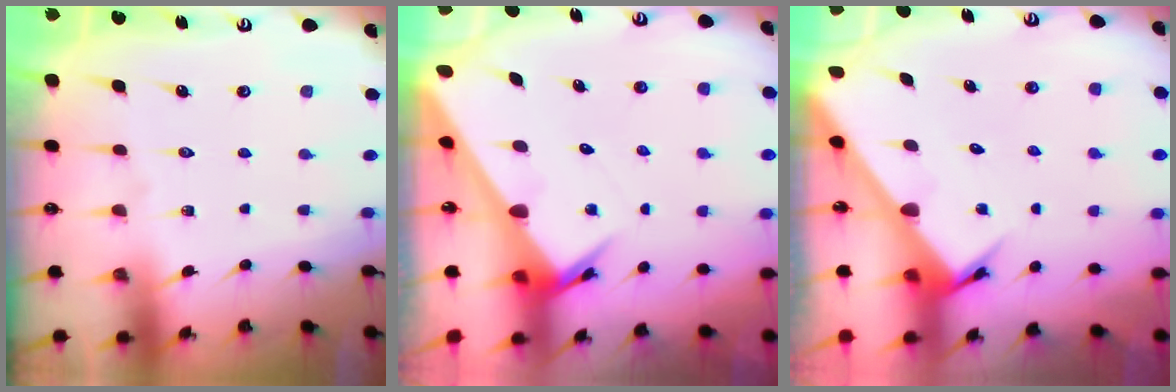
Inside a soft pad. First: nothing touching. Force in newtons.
{"total": 3.6, "press": 3.6, "slide": 0.3}
{"total": 3.4, "press": 3.4, "slide": 0.2}